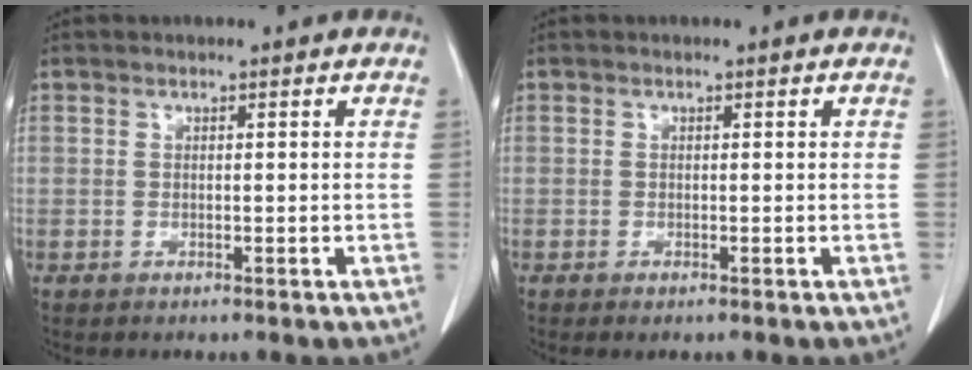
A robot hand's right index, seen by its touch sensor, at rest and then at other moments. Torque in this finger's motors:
{"motor_torque": [0.13, -0.14, -0.09, 0.01]}